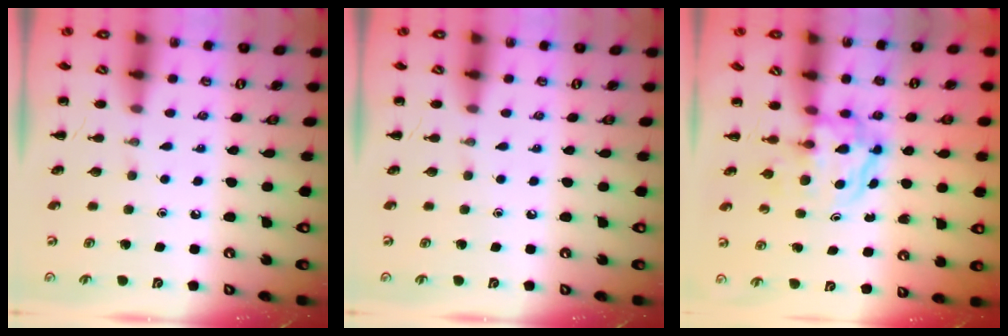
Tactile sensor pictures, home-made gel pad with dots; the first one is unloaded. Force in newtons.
{"total": 0.0}
{"total": 3.9, "press": 3.9, "slide": 0.5}